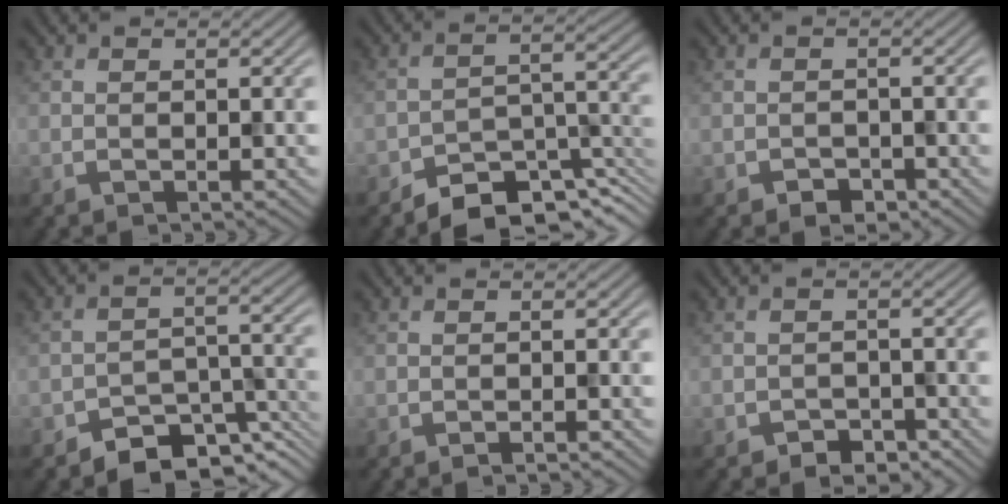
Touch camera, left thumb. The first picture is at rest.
{"total": 8.5, "force": [-6.9, 3.1, 3.9], "torque": [-0.045, 0.001, -0.125]}
{"total": 1.9, "force": [-1.3, 1.2, 0.7], "torque": [-0.012, -0.001, -0.023]}
{"total": 6.9, "force": [-5.3, 3.0, 3.2], "torque": [-0.037, -0.003, -0.097]}
{"total": 0.7, "force": [-0.6, 0.0, 0.4], "torque": [-0.006, 0.001, -0.012]}
{"total": 2.4, "force": [-1.8, 1.3, 0.8], "torque": [-0.012, 0.002, -0.036]}